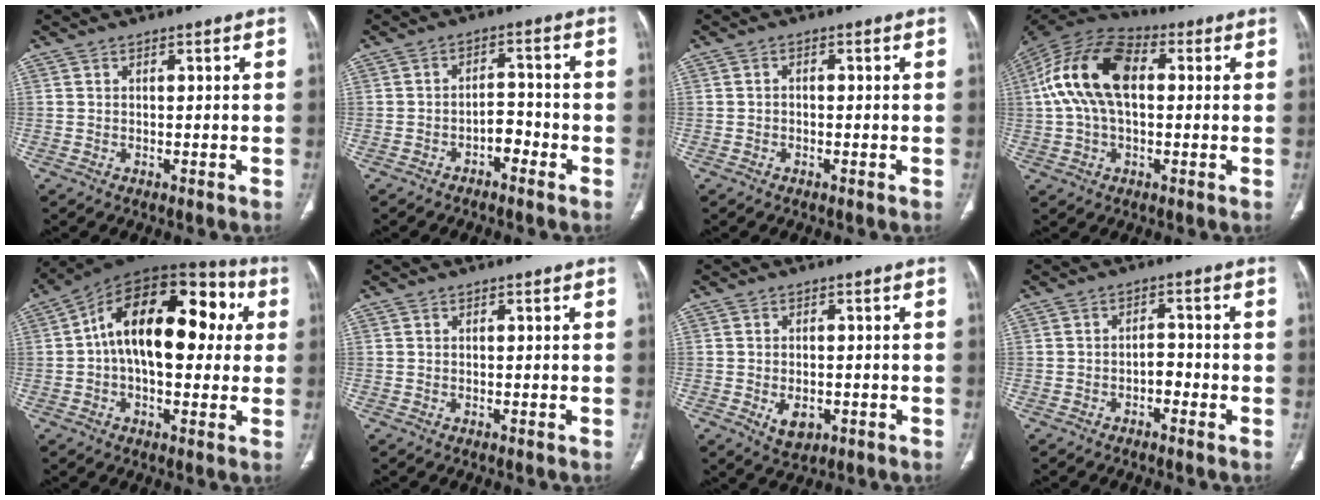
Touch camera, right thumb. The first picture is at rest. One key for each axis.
{"total": 3.9, "fx": -2.3, "fy": 2.2, "fz": 2.2, "tx": -0.020, "ty": 0.028, "tz": -0.038}
{"total": 0.8, "fx": -0.3, "fy": 0.6, "fz": 0.4, "tx": -0.003, "ty": 0.002, "tz": -0.008}
{"total": 16.2, "fx": 2.1, "fy": 9.4, "fz": 13.0, "tx": -0.255, "ty": 0.038, "tz": 0.030}
{"total": 21.5, "fx": 2.9, "fy": 11.8, "fz": 17.7, "tx": -0.247, "ty": 0.043, "tz": 0.031}
{"total": 0.0}
{"total": 4.5, "fx": -1.4, "fy": 2.9, "fz": 3.2, "tx": -0.044, "ty": 0.000, "tz": -0.011}
{"total": 2.6, "fx": -1.3, "fy": 1.5, "fz": 1.6, "tx": -0.014, "ty": 0.018, "tz": -0.023}